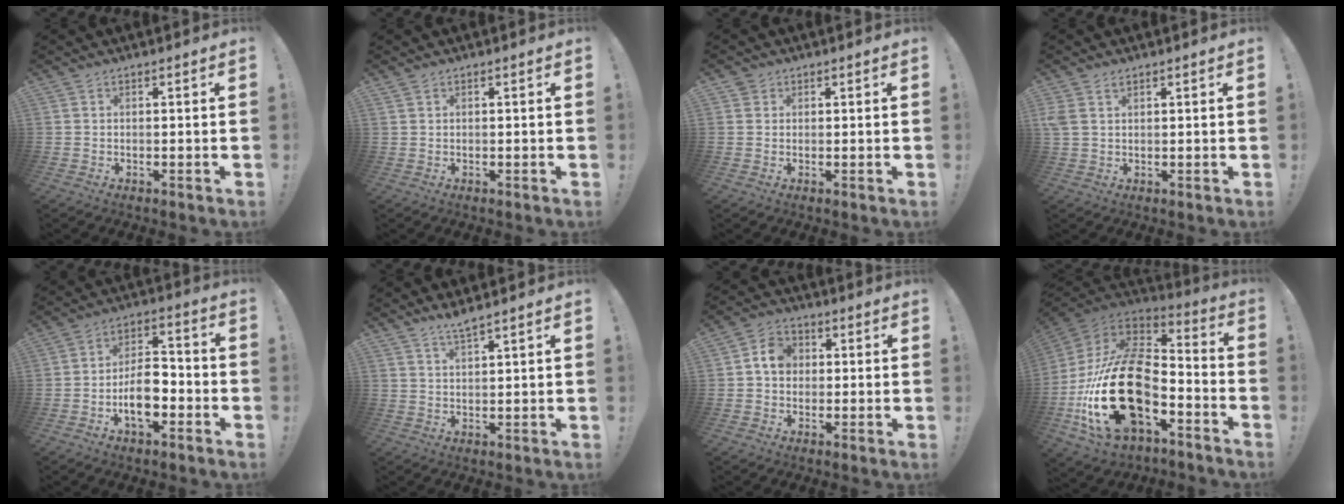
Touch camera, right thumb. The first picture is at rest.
{"total": 0.6, "force": [0.5, 0.3, 0.2], "torque": [-0.007, 0.001, 0.010]}
{"total": 1.6, "force": [0.9, 1.3, 0.2], "torque": [0.001, -0.005, 0.016]}
{"total": 3.2, "force": [1.9, 1.9, 1.7], "torque": [-0.034, -0.005, 0.038]}
{"total": 11.0, "force": [-4.5, 5.8, 8.2], "torque": [-0.147, 0.019, -0.080]}
{"total": 3.6, "force": [3.0, -0.2, 2.0], "torque": [-0.038, -0.018, 0.050]}
{"total": 6.8, "force": [0.7, 5.5, 3.8], "torque": [-0.055, 0.014, 0.014]}
{"total": 29.5, "force": [-7.2, 17.2, 22.8], "torque": [-0.451, 0.025, -0.103]}